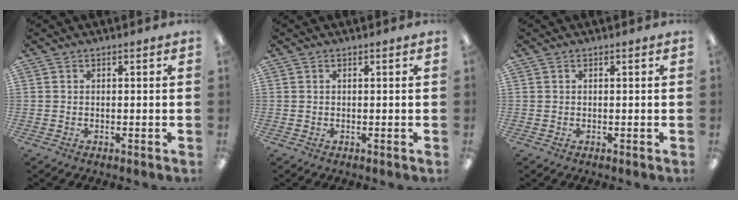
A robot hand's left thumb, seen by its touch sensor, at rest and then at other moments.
{"total": 0.0}
{"total": 0.0}